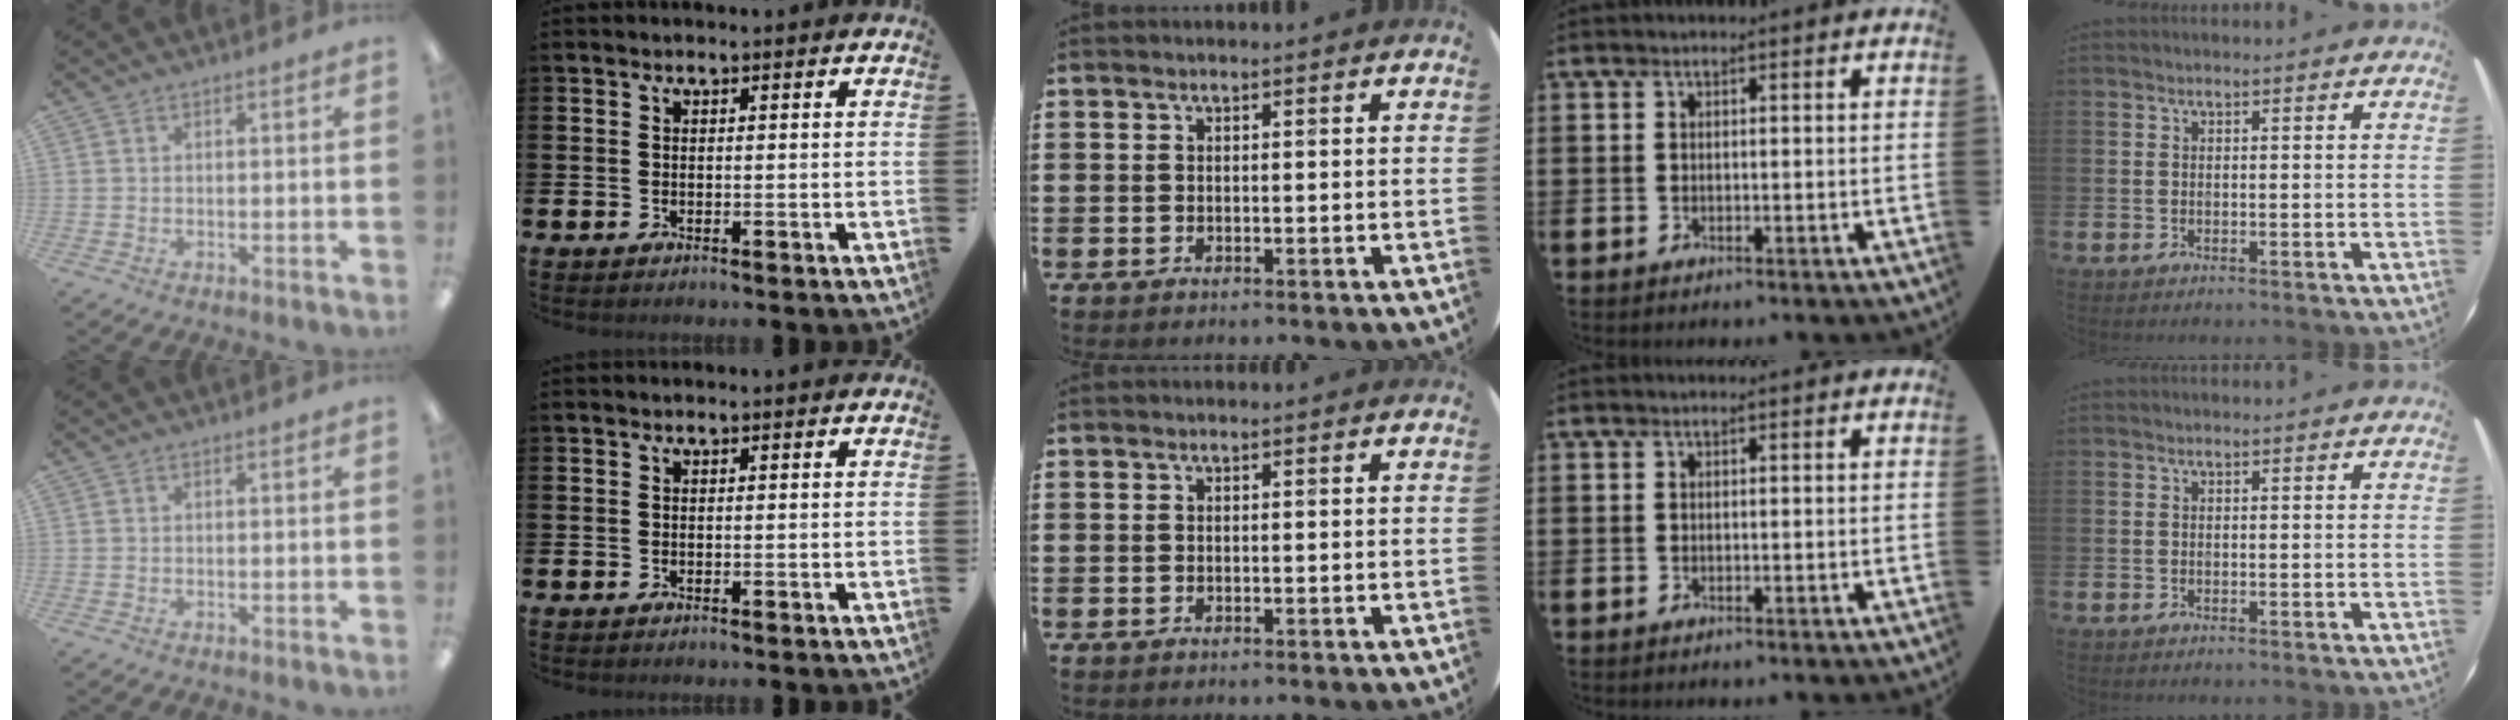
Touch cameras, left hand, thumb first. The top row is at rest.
{}